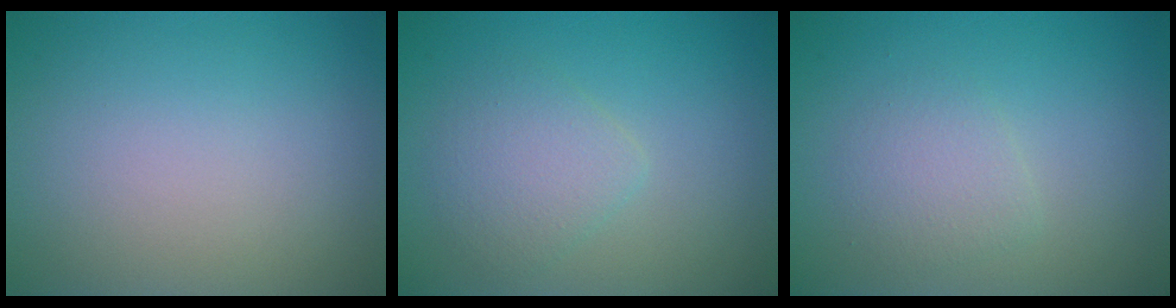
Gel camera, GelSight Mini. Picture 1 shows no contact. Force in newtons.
{"total": 2.6, "press": 2.5, "slide": 0.1}
{"total": 2.0, "press": 2.0, "slide": 0.2}